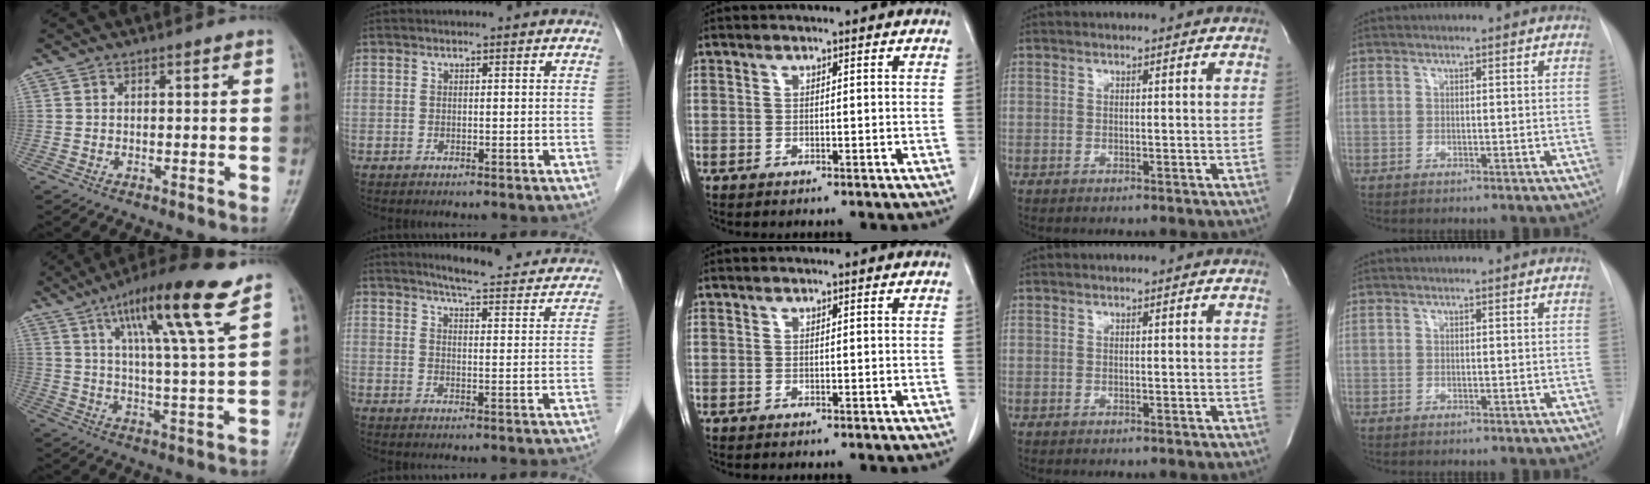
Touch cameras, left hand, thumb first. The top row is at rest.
{"thumb": {"total": 16.3, "force": [9.1, 1.5, 13.4], "torque": [-0.220, -0.032, 0.147]}, "index": {"total": 17.2, "force": [15.9, 2.2, 6.2], "torque": [-0.071, -0.036, 0.182]}}